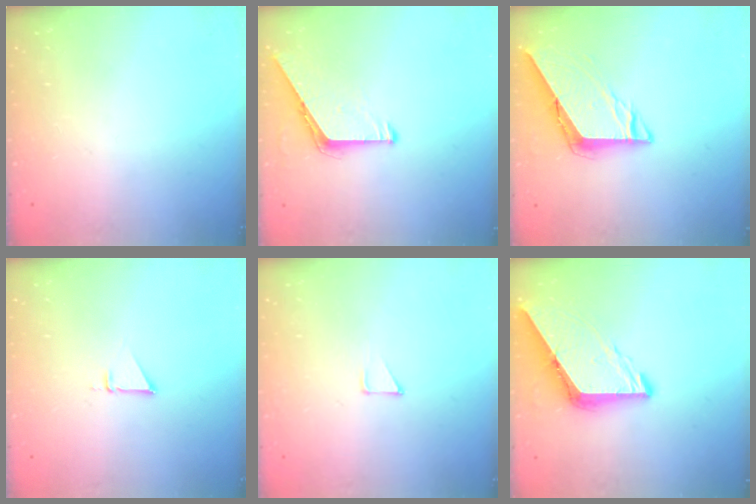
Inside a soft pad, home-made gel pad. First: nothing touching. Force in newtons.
{"total": 6.5, "press": 6.4, "slide": 0.5}
{"total": 8.0, "press": 8.0, "slide": 0.5}
{"total": 3.1, "press": 3.1, "slide": 0.2}
{"total": 2.8, "press": 2.8, "slide": 0.2}
{"total": 9.5, "press": 9.5, "slide": 1.1}